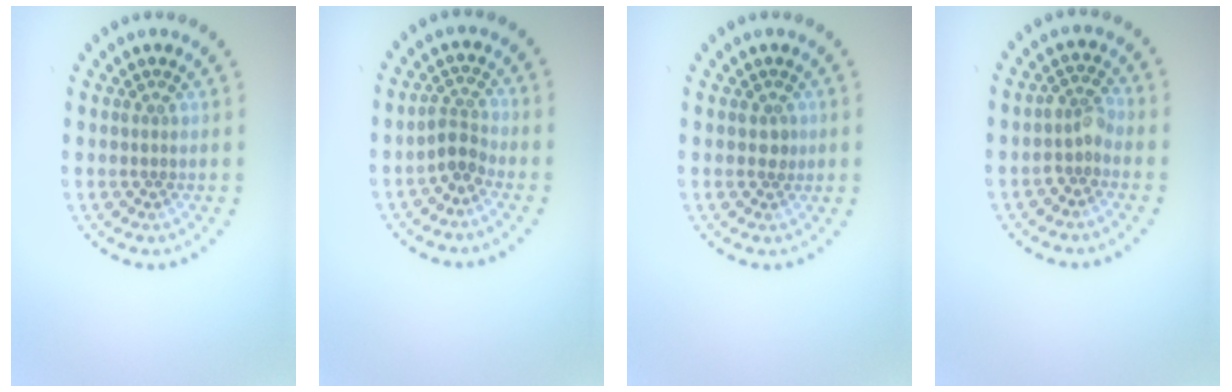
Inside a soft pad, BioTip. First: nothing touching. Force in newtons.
{"total": 2.1, "press": 1.4, "slide": 1.5}
{"total": 0.8, "press": 0.8, "slide": 0.2}
{"total": 2.0, "press": 1.6, "slide": 1.2}